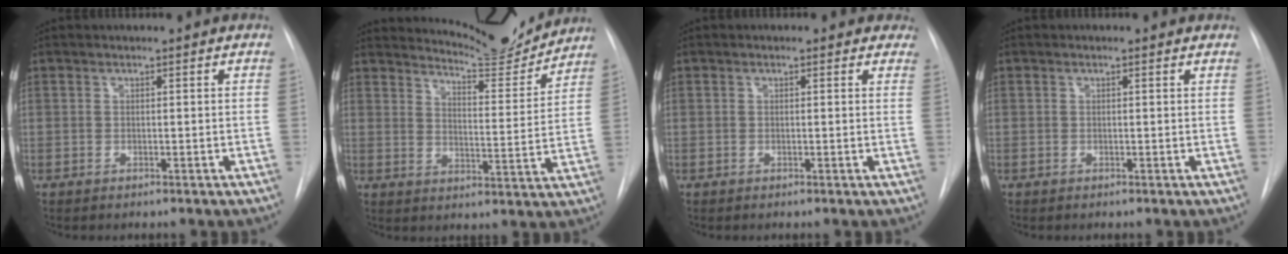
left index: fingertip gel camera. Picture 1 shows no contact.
{"total": 10.9, "force": [10.9, 0.1, 0.8], "torque": [-0.017, -0.033, 0.149]}
{"total": 3.6, "force": [3.1, 1.6, 0.7], "torque": [0.007, -0.003, 0.016]}
{"total": 1.6, "force": [1.5, 0.4, 0.4], "torque": [-0.014, 0.008, 0.010]}